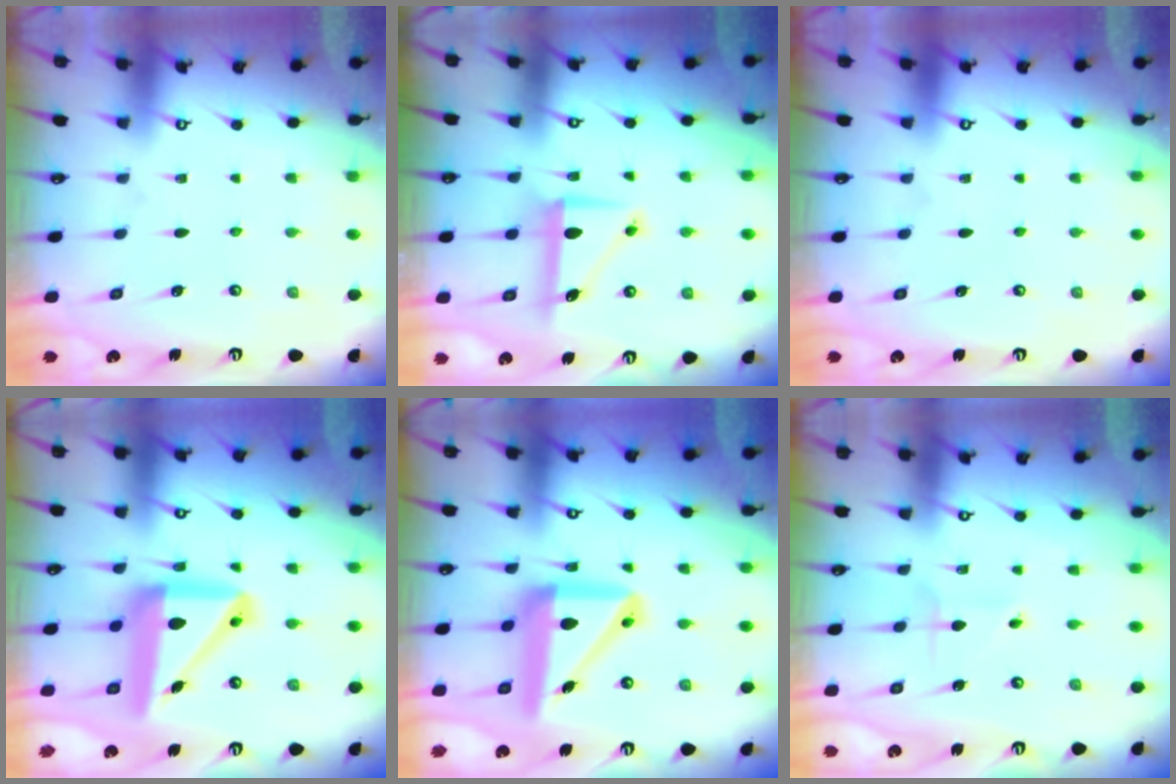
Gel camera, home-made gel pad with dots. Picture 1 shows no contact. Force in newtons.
{"total": 7.9, "press": 7.8, "slide": 0.9}
{"total": 0.0}
{"total": 16.7, "press": 16.6, "slide": 1.8}
{"total": 14.9, "press": 14.8, "slide": 2.0}
{"total": 2.5, "press": 2.5, "slide": 0.2}